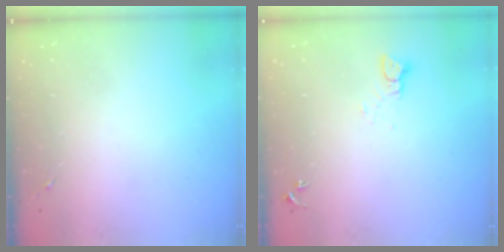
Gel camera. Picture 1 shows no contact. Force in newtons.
{"total": 2.6, "press": 2.6, "slide": 0.1}